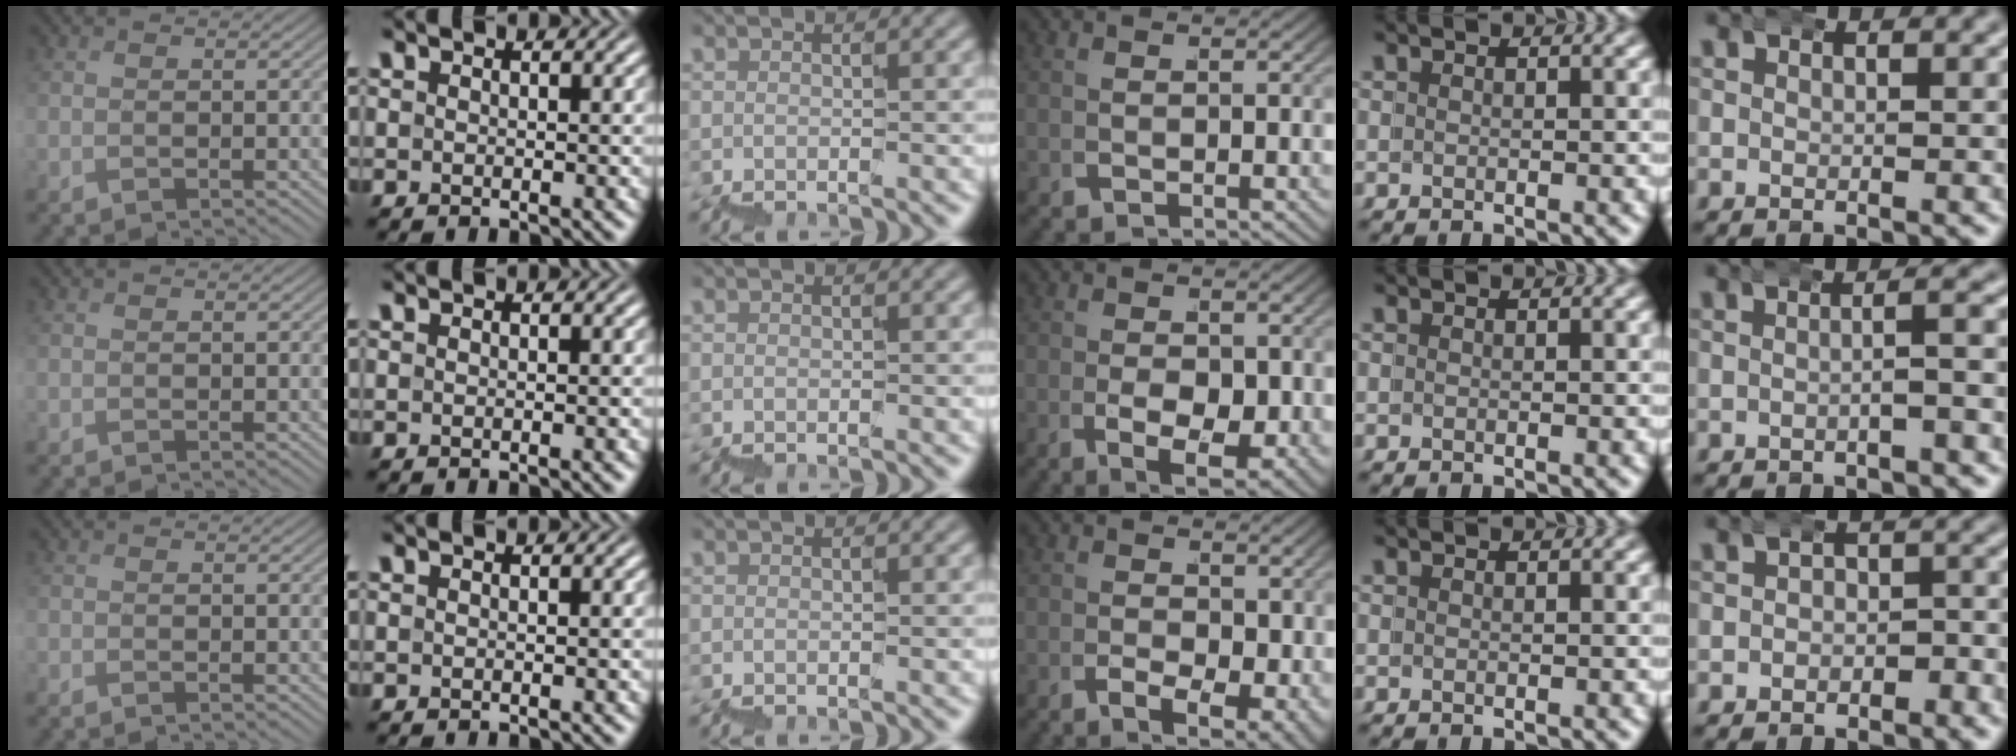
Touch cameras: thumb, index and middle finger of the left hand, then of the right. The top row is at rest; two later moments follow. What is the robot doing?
{"motion": "wrap", "object": "bubble wrap"}